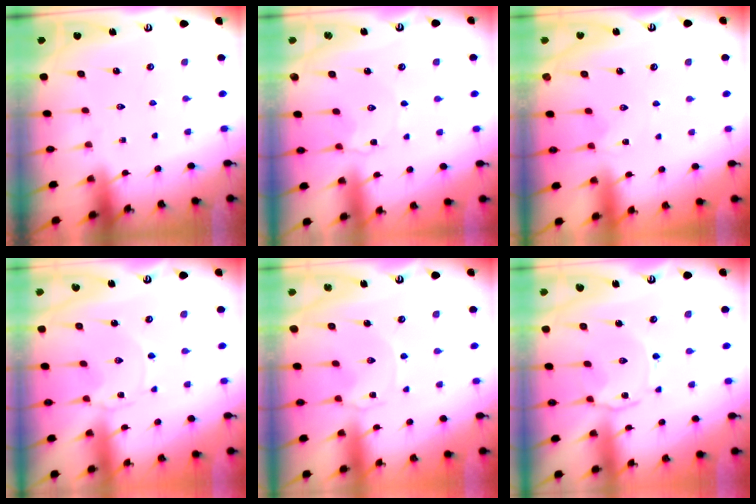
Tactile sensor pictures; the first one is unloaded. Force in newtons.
{"total": 1.4, "press": 1.3, "slide": 0.2}
{"total": 0.7, "press": 0.6, "slide": 0.3}
{"total": 0.0}
{"total": 0.0}
{"total": 1.7, "press": 1.7, "slide": 0.4}